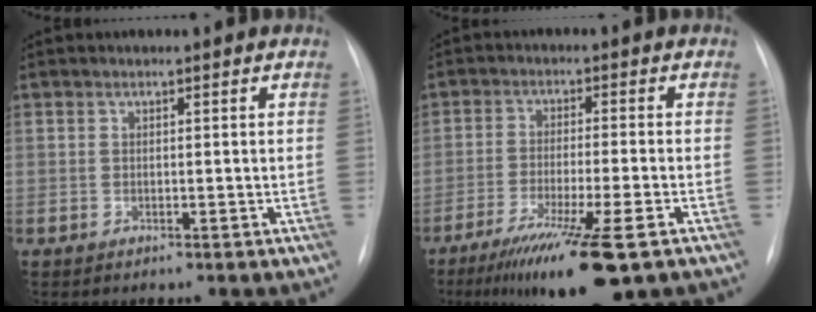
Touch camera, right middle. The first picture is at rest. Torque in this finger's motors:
{"motor_torque": [1.10, -1.04, 0.28, 0.14]}